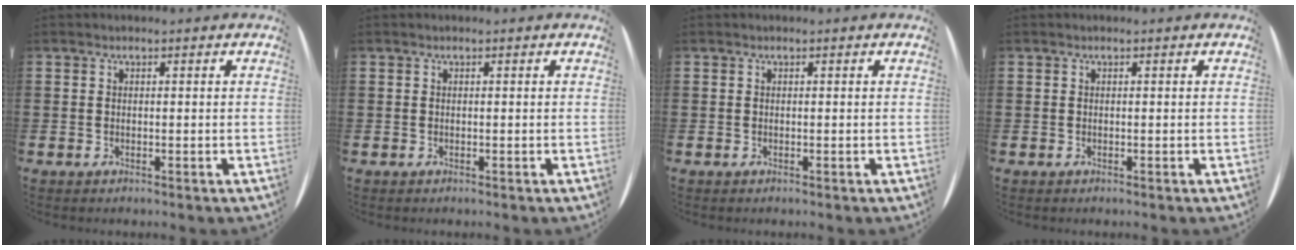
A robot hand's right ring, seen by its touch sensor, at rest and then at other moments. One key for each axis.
{"total": 0.0}
{"total": 0.0}
{"total": 0.0}